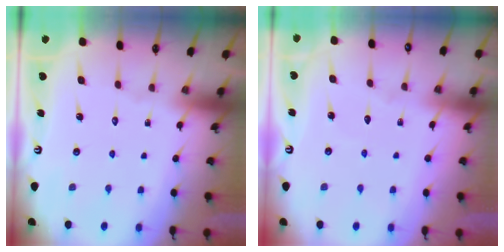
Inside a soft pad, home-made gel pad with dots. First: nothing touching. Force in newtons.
{"total": 2.1, "press": 2.1, "slide": 0.3}